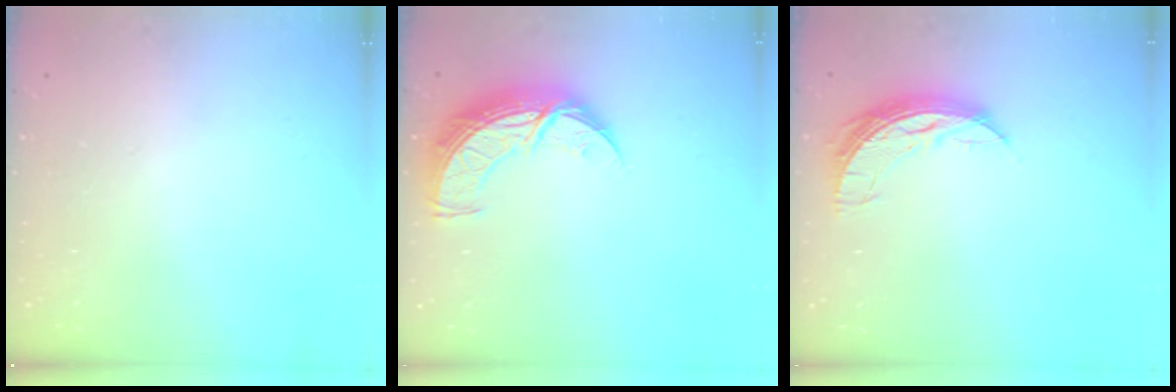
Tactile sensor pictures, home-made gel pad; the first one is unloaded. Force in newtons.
{"total": 10.7, "press": 10.6, "slide": 0.8}
{"total": 7.7, "press": 7.6, "slide": 0.6}